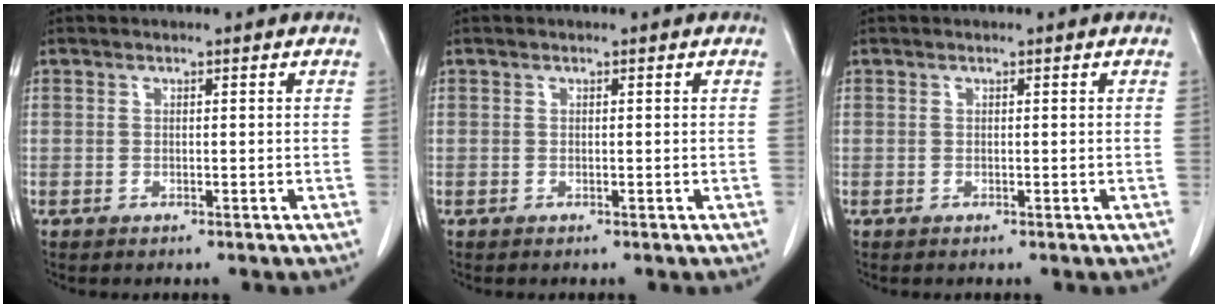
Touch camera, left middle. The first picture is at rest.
{"total": 0.0}
{"total": 0.0}